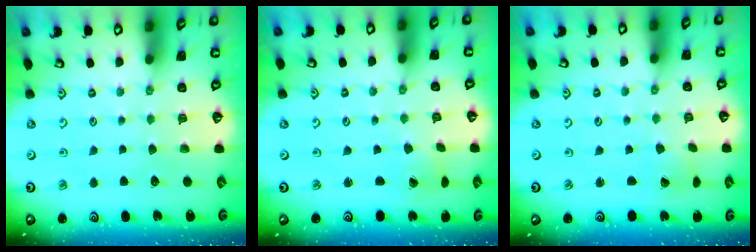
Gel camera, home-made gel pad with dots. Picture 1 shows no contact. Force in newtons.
{"total": 0.8, "press": 0.8, "slide": 0.1}
{"total": 0.9, "press": 0.9, "slide": 0.1}